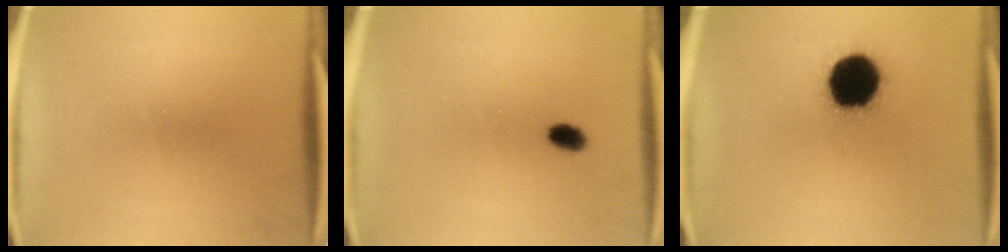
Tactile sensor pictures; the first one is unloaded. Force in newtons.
{"total": 2.5}
{"total": 18.7}